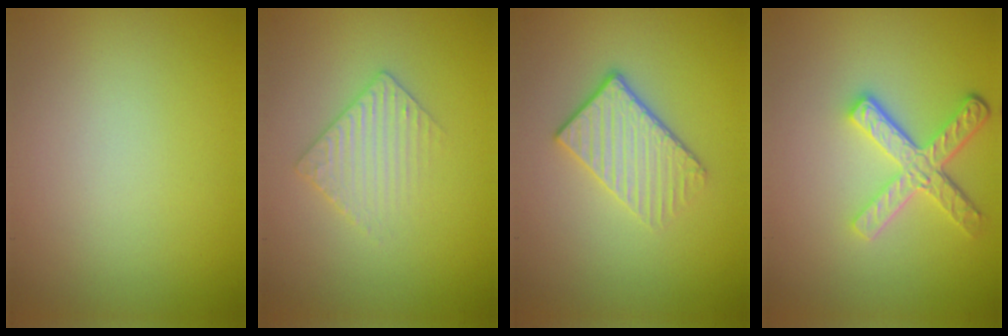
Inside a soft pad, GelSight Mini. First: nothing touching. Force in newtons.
{"total": 2.5, "press": 2.4, "slide": 0.5}
{"total": 3.8, "press": 3.1, "slide": 2.1}
{"total": 4.5, "press": 3.3, "slide": 3.0}